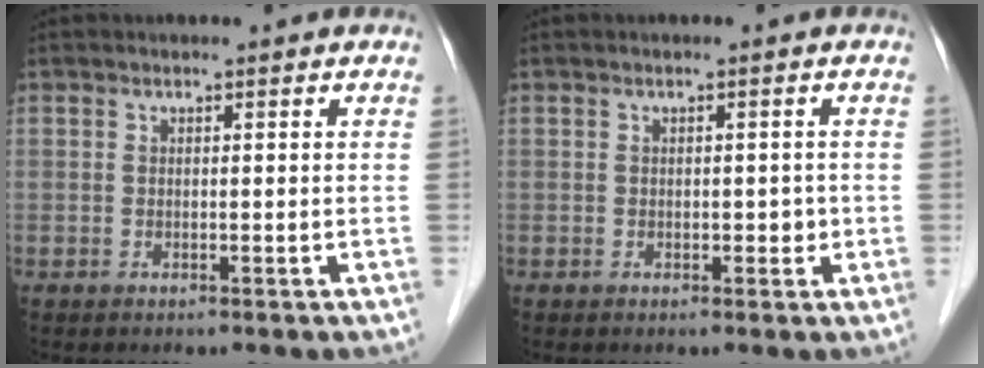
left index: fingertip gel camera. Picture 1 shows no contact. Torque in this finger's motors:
{"motor_torque": [-0.15, 0.05, 0.00, -0.01]}